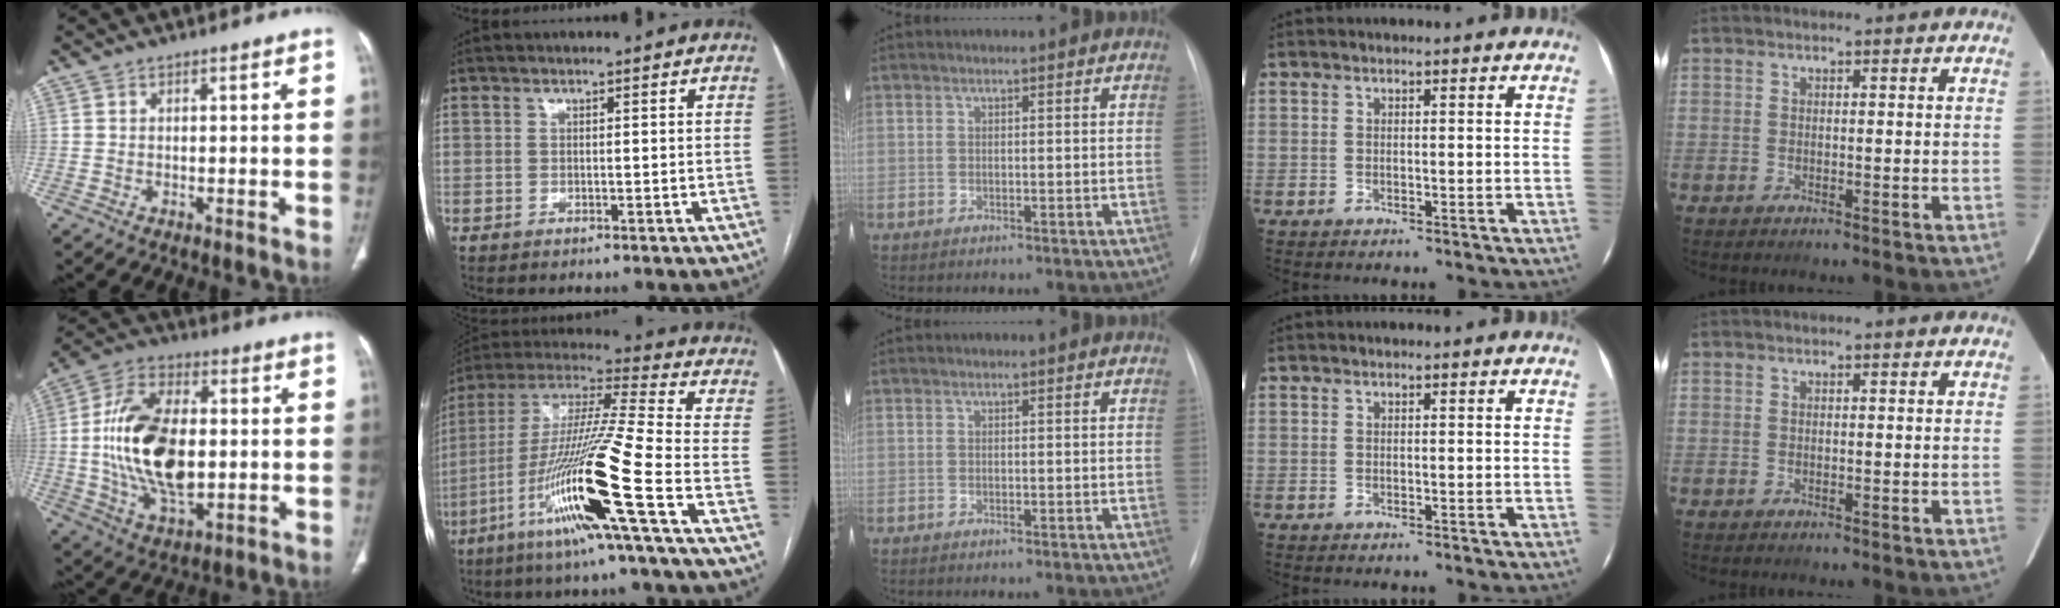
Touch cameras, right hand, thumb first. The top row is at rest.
{"thumb": {"total": 19.6, "force": [-0.2, 10.6, 16.4], "torque": [-0.310, 0.005, 0.001]}, "index": {"total": 19.4, "force": [-8.1, -1.6, 17.6], "torque": [-0.362, -0.029, -0.162]}}